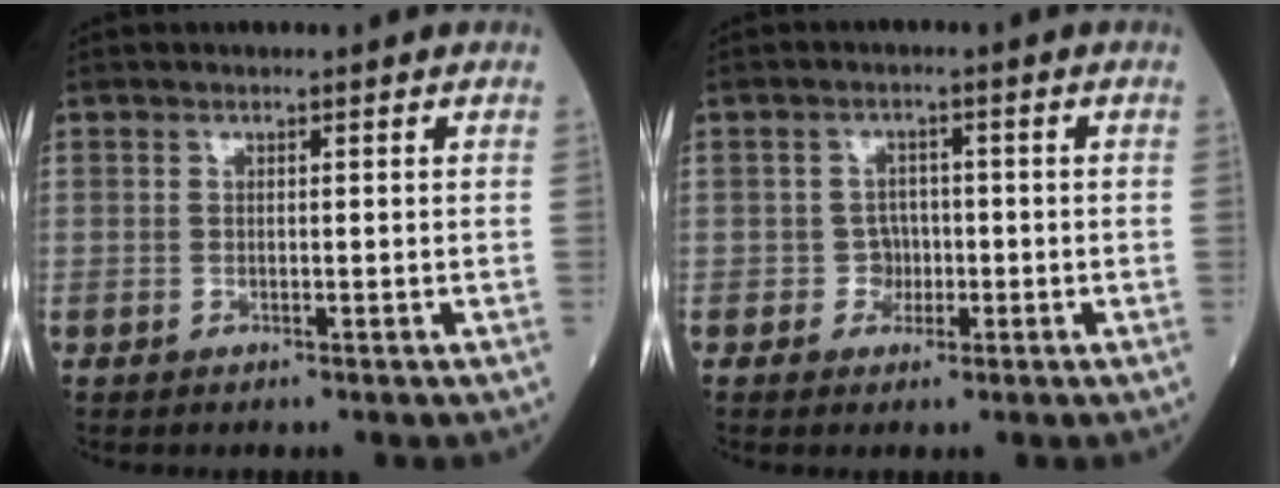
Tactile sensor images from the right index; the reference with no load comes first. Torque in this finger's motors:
{"motor_torque": [-0.07, 0.09, -0.01, -0.01]}